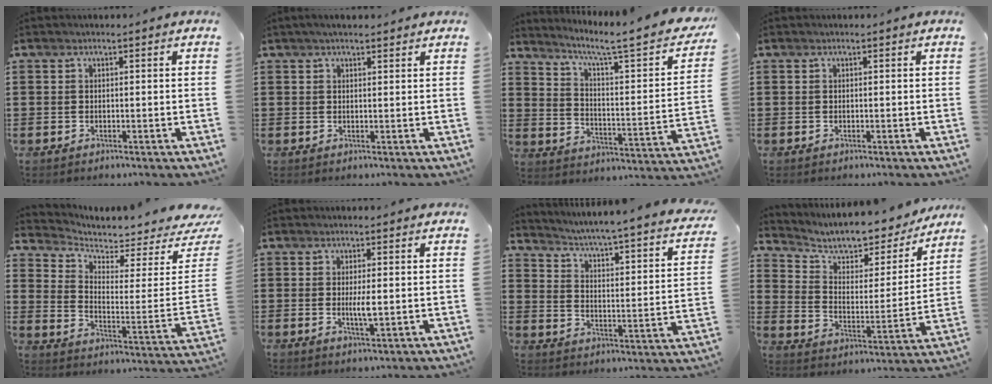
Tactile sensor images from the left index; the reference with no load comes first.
{"total": 1.8, "force": [1.4, 0.4, 0.9], "torque": [-0.020, 0.005, 0.026]}
{"total": 5.7, "force": [3.9, 0.1, 4.2], "torque": [-0.092, -0.037, 0.052]}
{"total": 0.0}
{"total": 4.5, "force": [4.2, 1.2, 1.0], "torque": [-0.049, -0.042, 0.071]}
{"total": 3.1, "force": [0.1, 0.5, 3.1], "torque": [-0.057, -0.004, 0.000]}
{"total": 2.7, "force": [2.1, -0.9, 1.5], "torque": [-0.046, -0.042, 0.019]}
{"total": 8.4, "force": [7.5, 2.3, 3.1], "torque": [-0.080, -0.051, 0.125]}